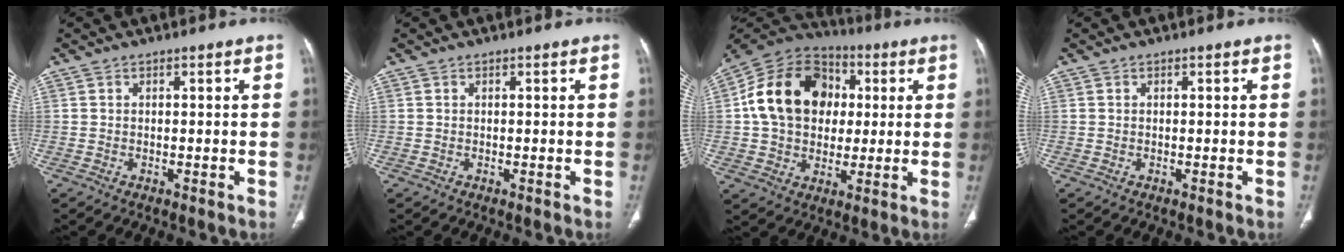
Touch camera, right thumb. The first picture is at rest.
{"total": 0.0}
{"total": 18.9, "force": [2.5, 14.7, 11.6], "torque": [-0.182, 0.021, 0.038]}
{"total": 0.0}